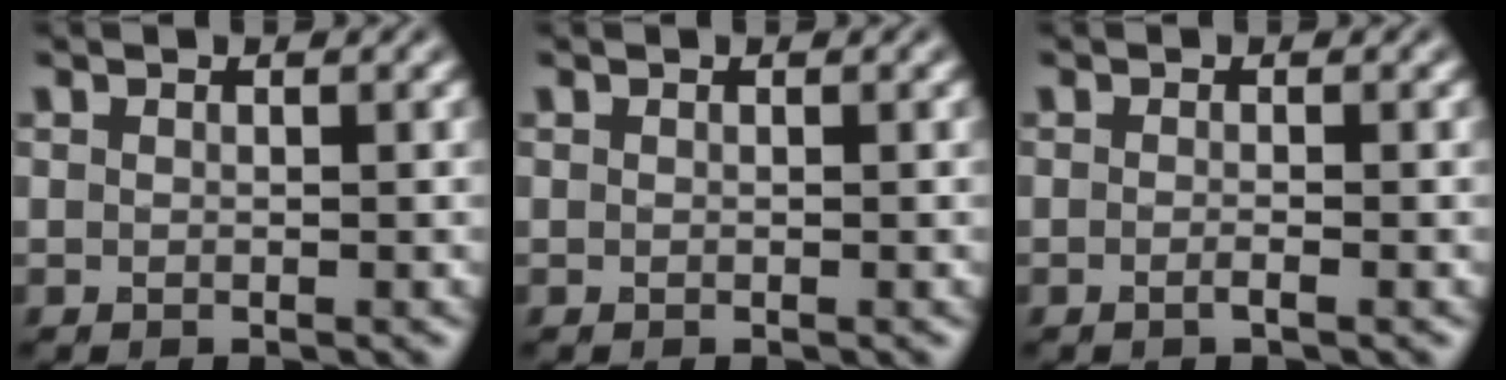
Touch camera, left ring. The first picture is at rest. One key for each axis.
{"total": 0.0}
{"total": 1.0, "fx": -0.3, "fy": 0.3, "fz": 0.9, "tx": -0.013, "ty": -0.004, "tz": -0.011}